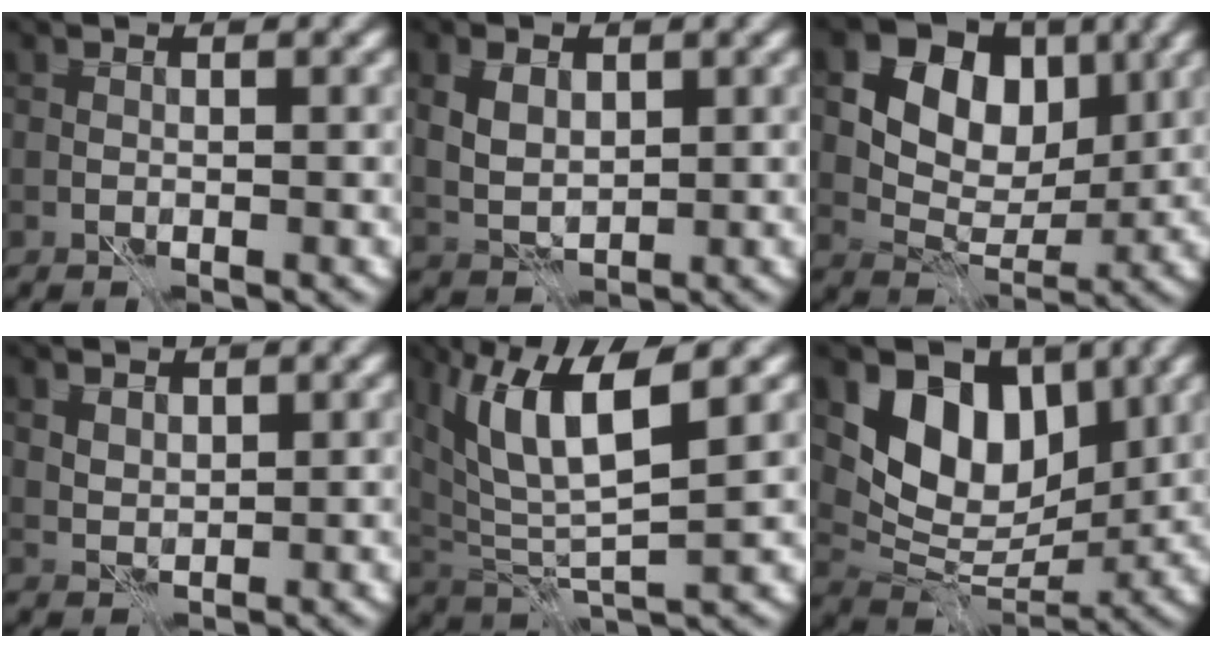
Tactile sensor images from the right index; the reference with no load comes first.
{"total": 3.3, "force": [1.1, 2.2, 2.3], "torque": [-0.051, 0.001, 0.020]}
{"total": 10.8, "force": [4.3, 7.9, 6.0], "torque": [-0.094, 0.018, 0.065]}
{"total": 1.8, "force": [1.2, 1.1, 0.6], "torque": [-0.017, -0.002, 0.025]}
{"total": 8.2, "force": [3.7, 2.5, 6.8], "torque": [-0.148, -0.004, 0.071]}
{"total": 8.4, "force": [3.7, 5.5, 5.0], "torque": [-0.084, -0.016, 0.064]}